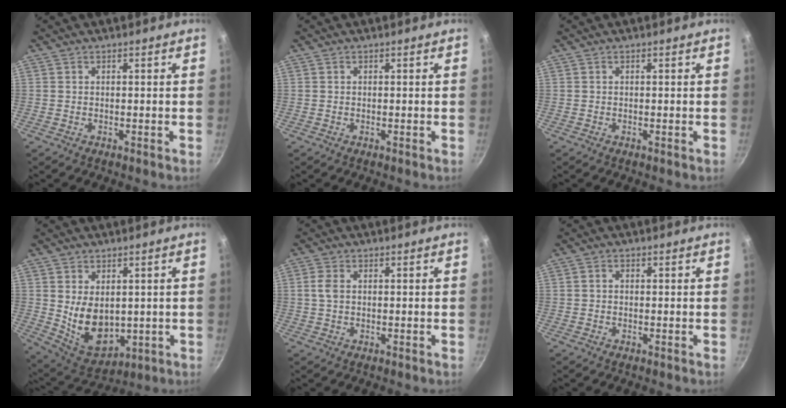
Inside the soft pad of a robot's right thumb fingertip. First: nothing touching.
{"total": 0.0}
{"total": 0.0}
{"total": 11.1, "force": [1.0, 7.5, 8.1], "torque": [-0.113, -0.028, 0.047]}
{"total": 3.0, "force": [0.4, 2.0, 2.2], "torque": [-0.046, 0.005, 0.006]}
{"total": 1.1, "force": [0.0, 0.9, 0.6], "torque": [-0.011, 0.006, -0.001]}